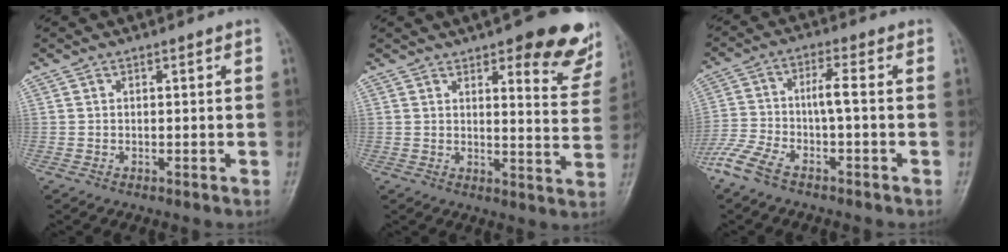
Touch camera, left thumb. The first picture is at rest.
{"total": 14.4, "force": [9.1, 4.7, 10.1], "torque": [-0.079, -0.049, 0.104]}
{"total": 8.9, "force": [-4.3, 1.4, 7.6], "torque": [-0.184, 0.022, -0.085]}